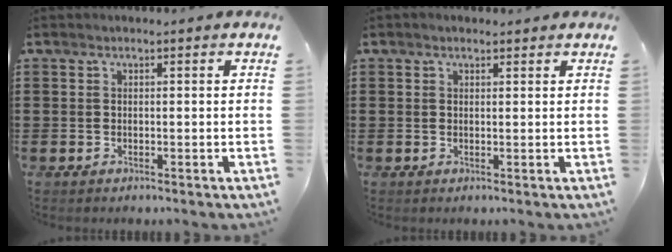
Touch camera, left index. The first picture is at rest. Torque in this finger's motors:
{"motor_torque": [1.52, -0.62, 0.15, 0.04]}